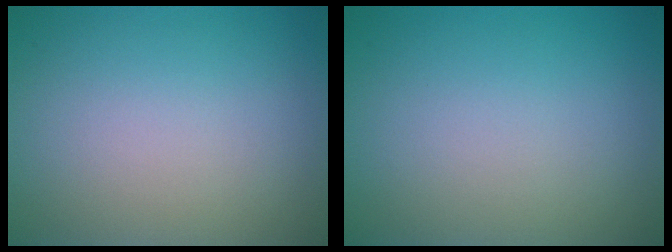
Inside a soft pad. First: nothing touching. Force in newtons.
{"total": 0.0}